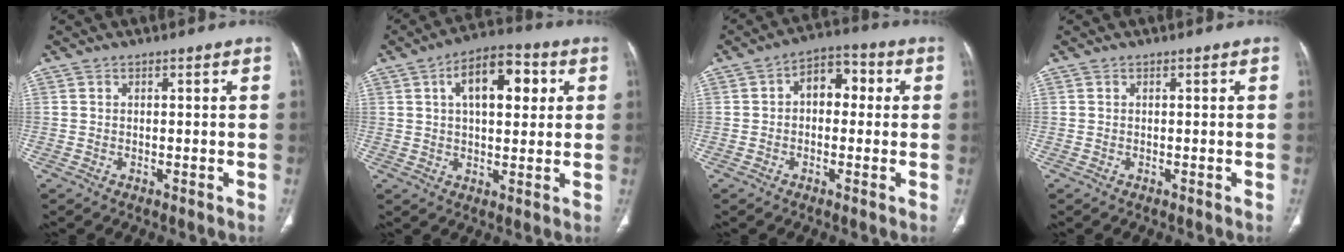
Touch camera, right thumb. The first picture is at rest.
{"total": 12.5, "force": [3.8, 6.3, 10.1], "torque": [-0.134, 0.012, 0.056]}
{"total": 7.3, "force": [0.8, 4.9, 5.4], "torque": [-0.050, 0.026, 0.001]}
{"total": 0.0}